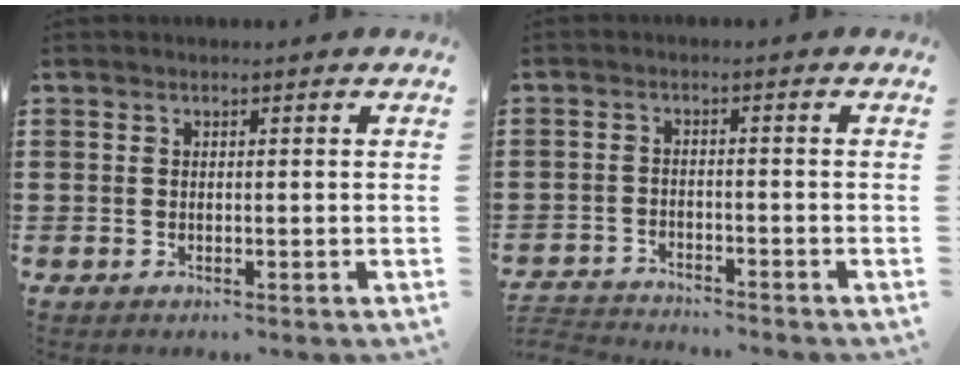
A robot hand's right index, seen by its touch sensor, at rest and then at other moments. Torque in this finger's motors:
{"motor_torque": [-1.17, 0.97, -1.05, -0.21]}